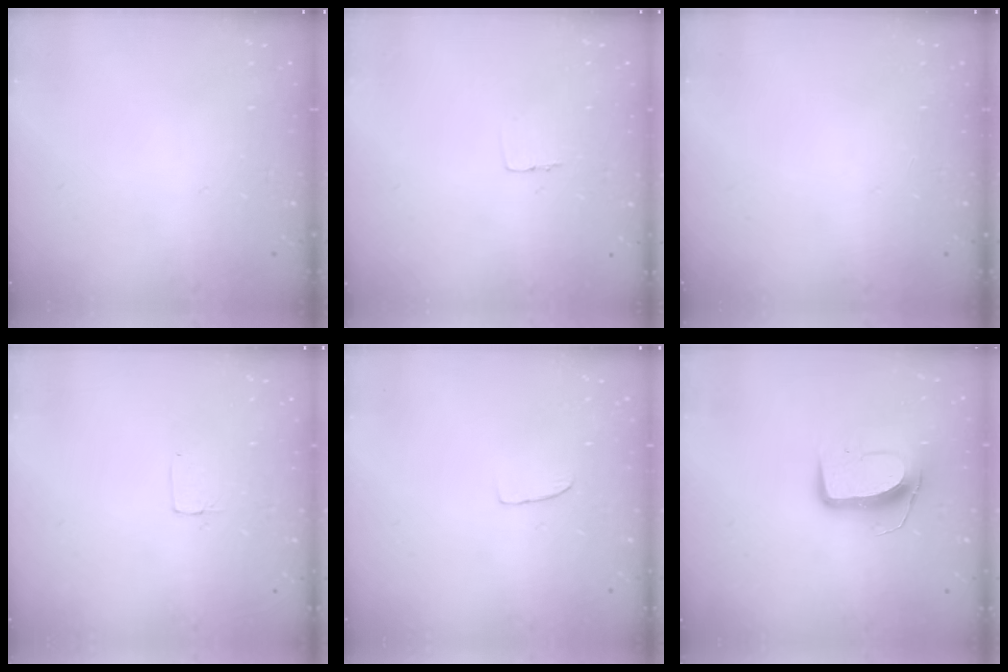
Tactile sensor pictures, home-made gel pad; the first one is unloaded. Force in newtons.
{"total": 3.1, "press": 3.1, "slide": 0.2}
{"total": 0.0}
{"total": 2.0, "press": 2.0, "slide": 0.0}
{"total": 2.6, "press": 2.6, "slide": 0.2}
{"total": 10.5, "press": 10.5, "slide": 0.4}